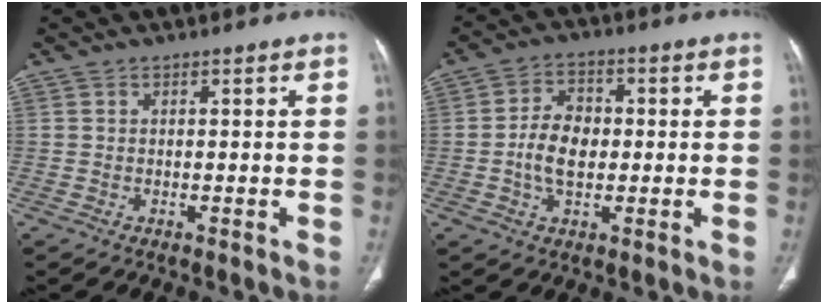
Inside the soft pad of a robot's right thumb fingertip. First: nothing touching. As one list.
[{"total": 7.5, "force": [-0.6, 5.0, 5.6], "torque": [-0.093, 0.012, -0.015]}]